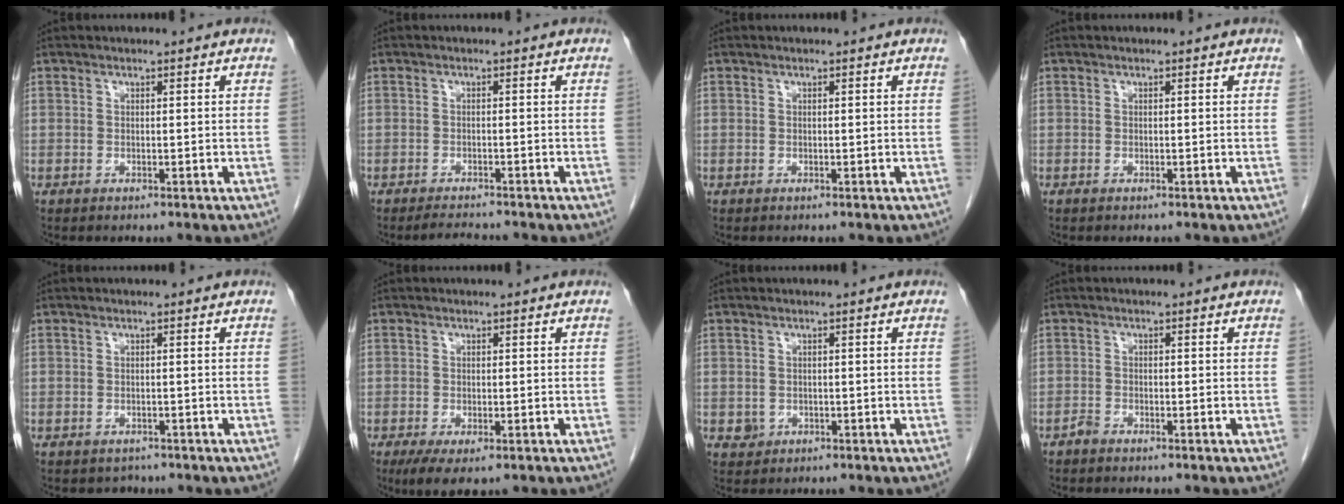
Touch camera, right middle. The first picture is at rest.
{"total": 2.3, "force": [-2.3, -0.1, 0.5], "torque": [-0.015, -0.014, -0.036]}
{"total": 0.0}
{"total": 0.0}
{"total": 1.4, "force": [-1.1, 0.8, -0.2], "torque": [-0.006, -0.001, -0.018]}
{"total": 4.1, "force": [-2.2, 1.4, 3.2], "torque": [-0.059, -0.012, -0.031]}
{"total": 1.3, "force": [-0.3, 1.3, 0.3], "torque": [-0.004, 0.003, -0.001]}
{"total": 0.9, "force": [-0.9, 0.1, 0.2], "torque": [-0.009, 0.000, -0.018]}